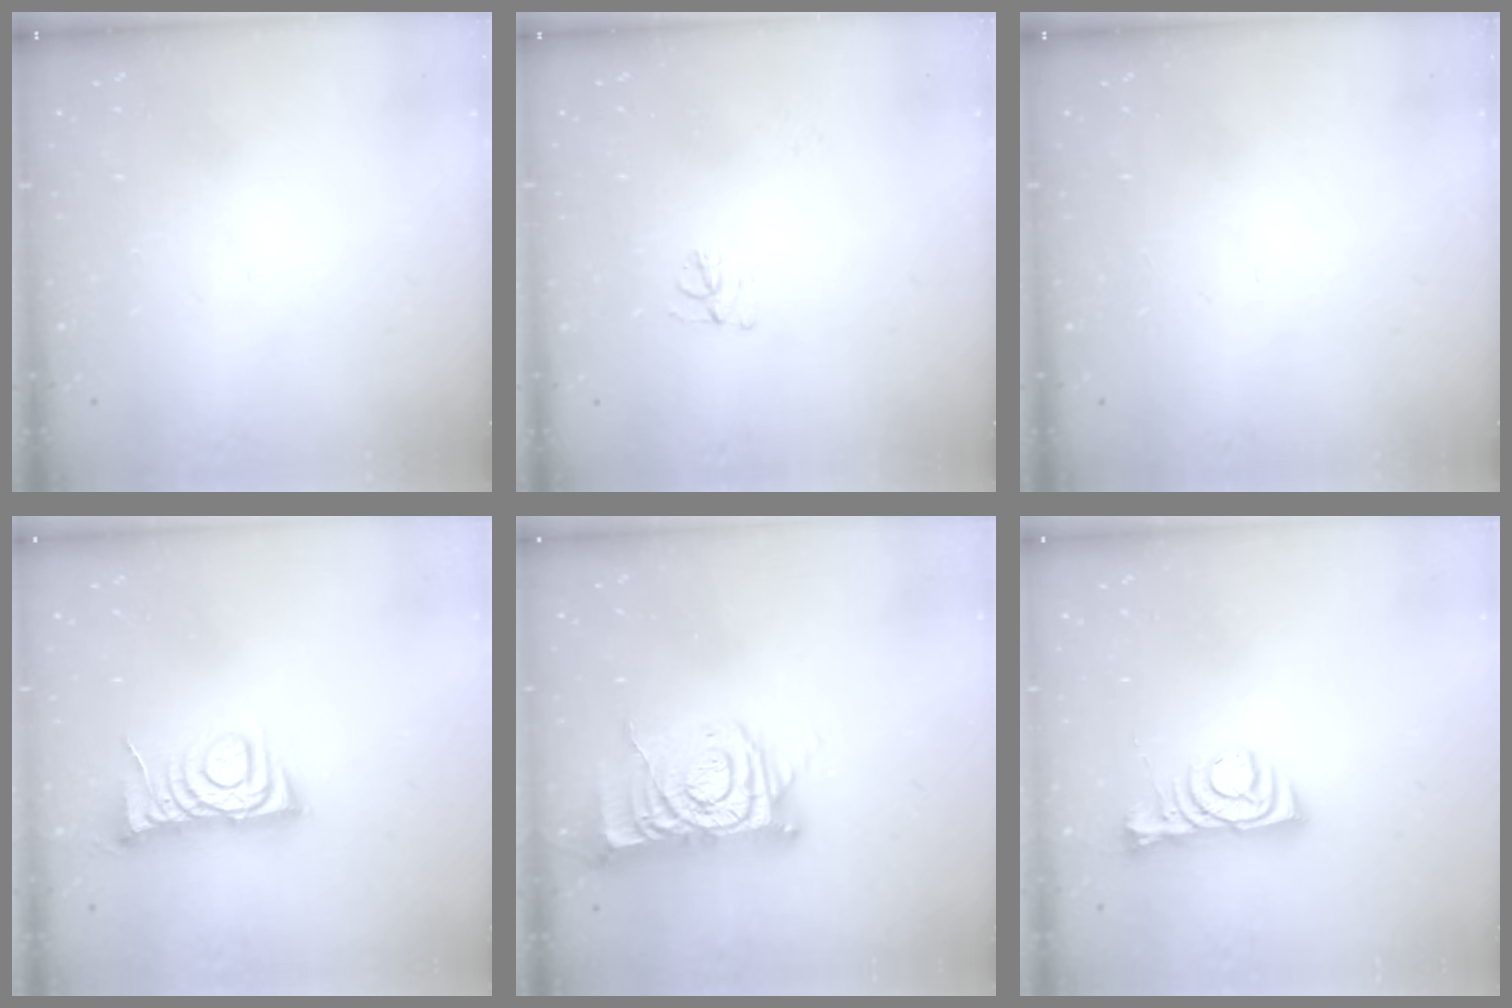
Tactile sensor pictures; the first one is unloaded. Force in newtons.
{"total": 4.7, "press": 4.6, "slide": 0.4}
{"total": 0.0}
{"total": 7.1, "press": 7.1, "slide": 0.9}
{"total": 11.5, "press": 11.4, "slide": 1.4}
{"total": 7.0, "press": 7.0, "slide": 0.8}